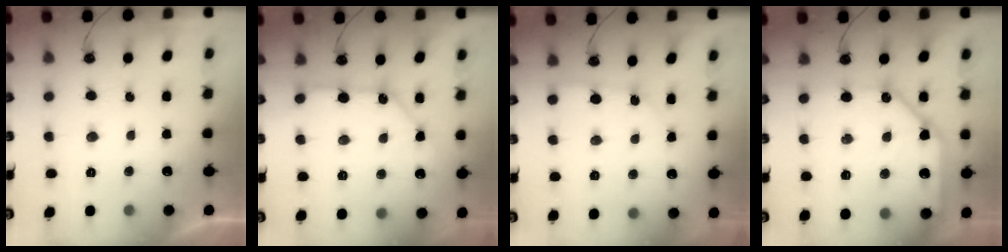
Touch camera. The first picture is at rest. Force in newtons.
{"total": 10.7, "press": 10.6, "slide": 1.2}
{"total": 2.2, "press": 2.2, "slide": 0.2}
{"total": 14.5, "press": 14.4, "slide": 1.7}